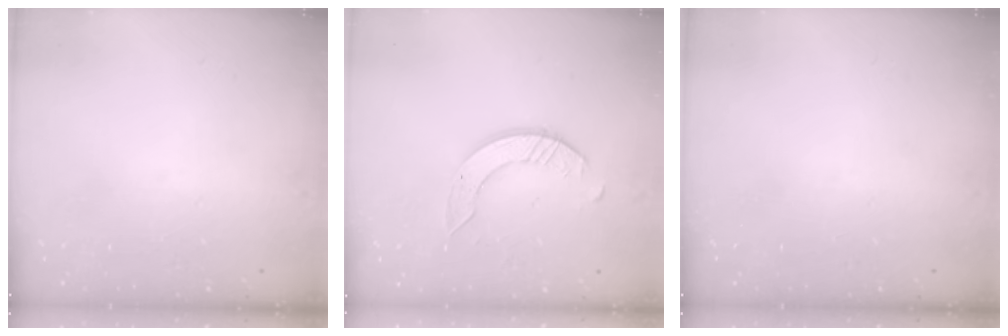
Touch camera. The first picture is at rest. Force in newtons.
{"total": 5.3, "press": 5.3, "slide": 0.5}
{"total": 0.0}